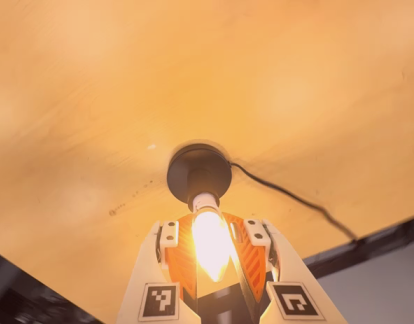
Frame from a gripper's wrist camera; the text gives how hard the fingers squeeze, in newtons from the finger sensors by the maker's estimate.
{"total": 15.0, "left": 14.5, "right": 15.6}